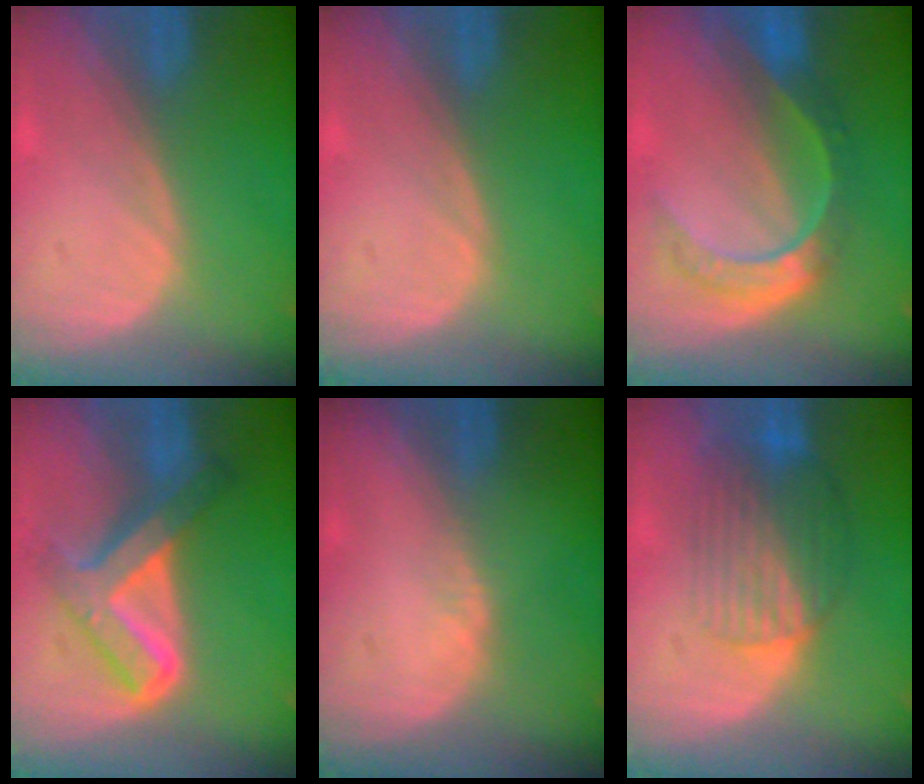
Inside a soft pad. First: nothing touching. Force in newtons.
{"total": 0.0}
{"total": 8.3, "press": 6.9, "slide": 4.6}
{"total": 8.4, "press": 8.4, "slide": 0.6}
{"total": 1.0, "press": 0.7, "slide": 0.6}
{"total": 7.1, "press": 7.0, "slide": 1.5}